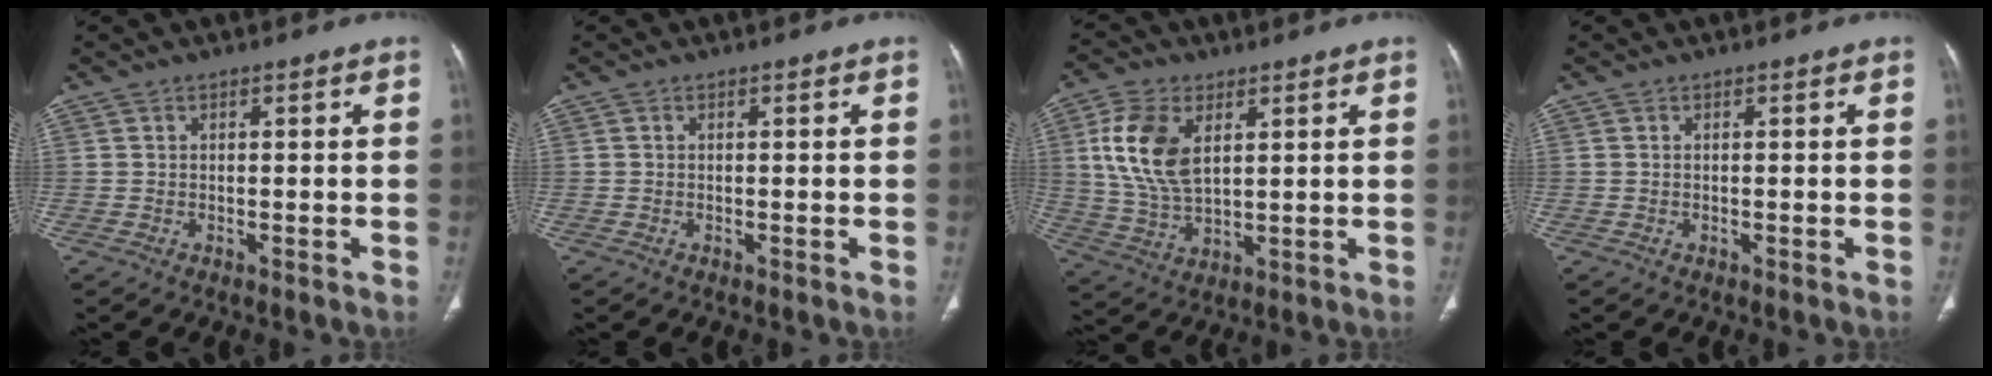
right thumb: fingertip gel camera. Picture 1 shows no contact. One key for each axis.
{"total": 0.0}
{"total": 12.5, "fx": 3.7, "fy": 7.1, "fz": 9.6, "tx": -0.189, "ty": -0.010, "tz": 0.077}
{"total": 0.0}